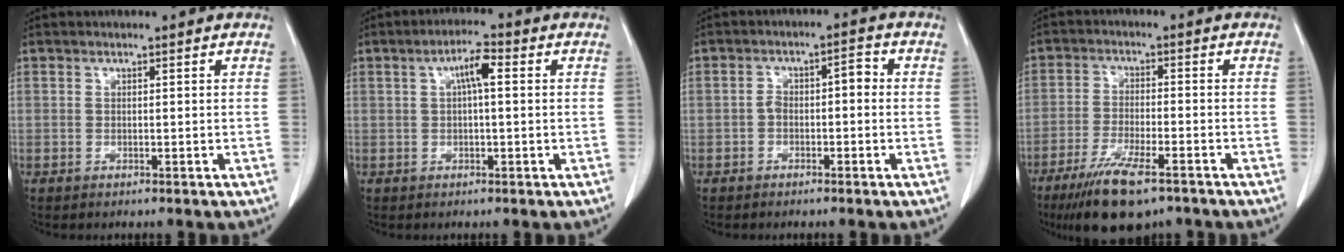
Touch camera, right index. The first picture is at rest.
{"total": 3.9, "force": [0.8, 0.7, 3.8], "torque": [-0.069, 0.011, 0.011]}
{"total": 3.7, "force": [-0.6, 1.7, 3.3], "torque": [-0.055, 0.028, -0.011]}
{"total": 10.8, "force": [-7.5, 2.3, 7.5], "torque": [-0.134, -0.023, -0.121]}